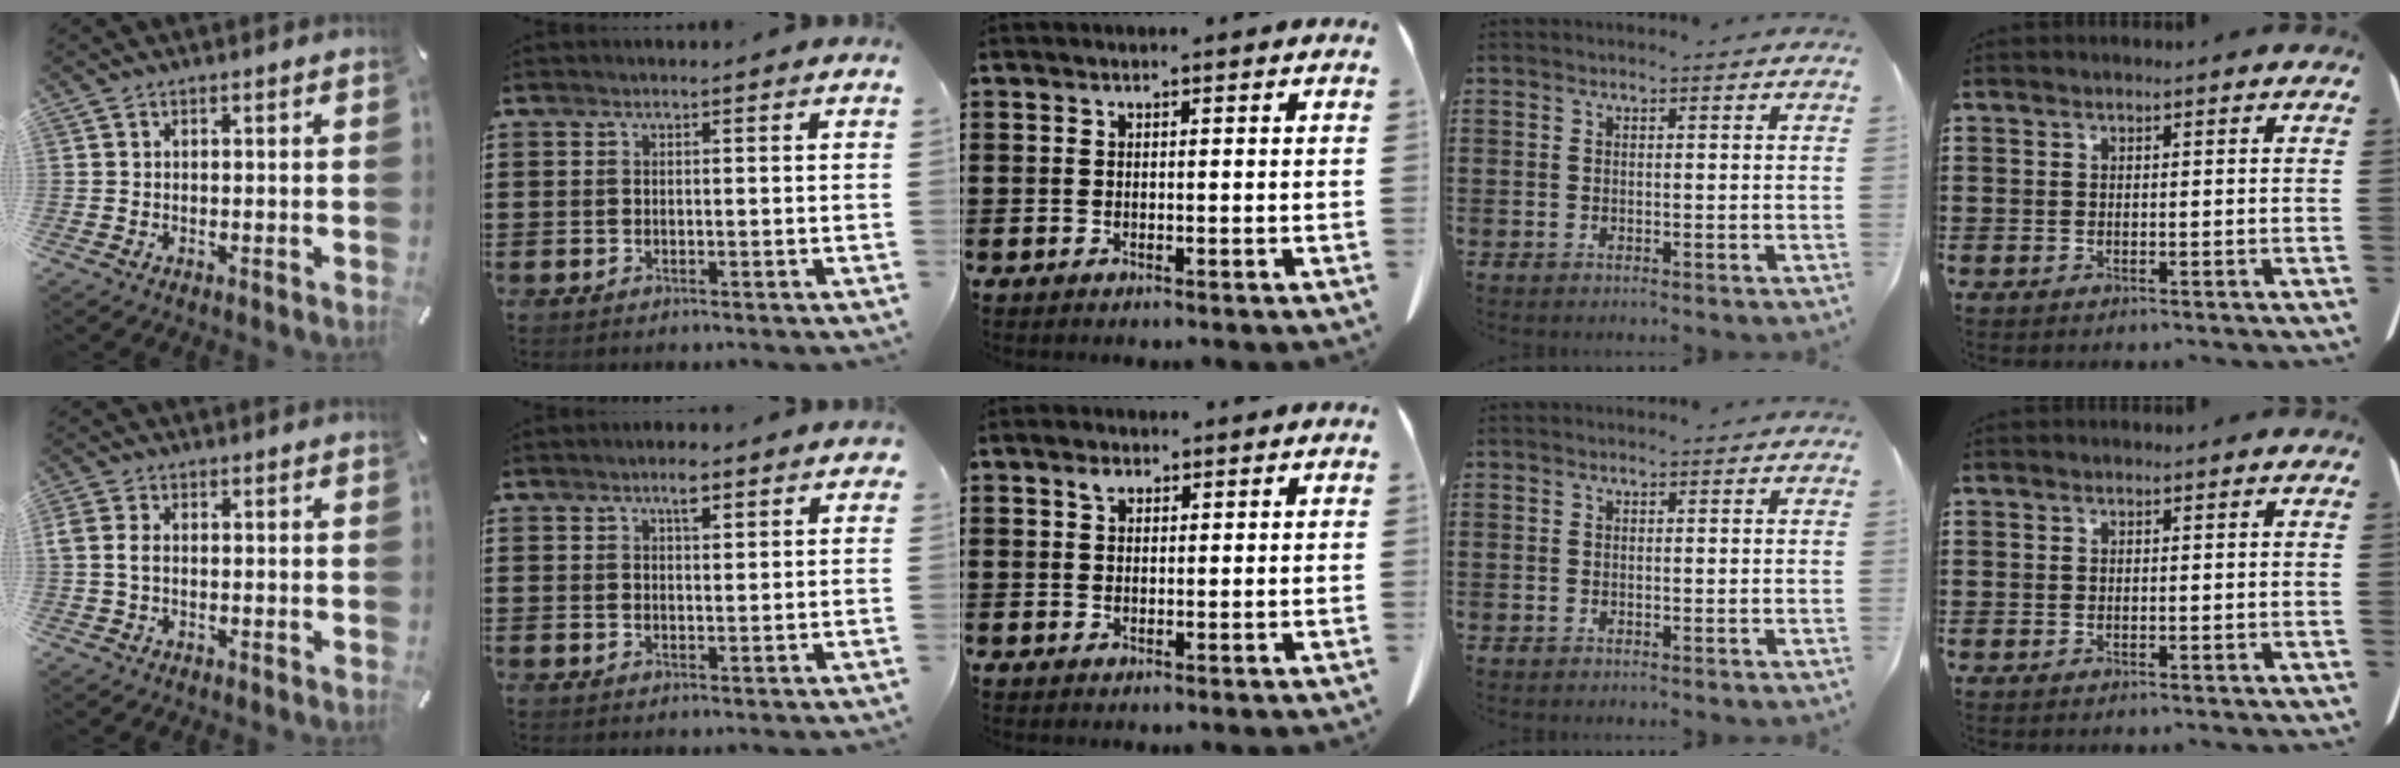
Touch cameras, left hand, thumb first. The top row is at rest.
{"thumb": {"total": 2.9, "force": [-0.1, 1.9, 2.2], "torque": [-0.048, 0.003, -0.004]}, "index": {"total": 3.5, "force": [2.5, 1.1, 2.3], "torque": [-0.031, 0.003, 0.039]}, "middle": {"total": 1.6, "force": [0.8, 1.0, 0.9], "torque": [-0.014, -0.001, 0.014]}}